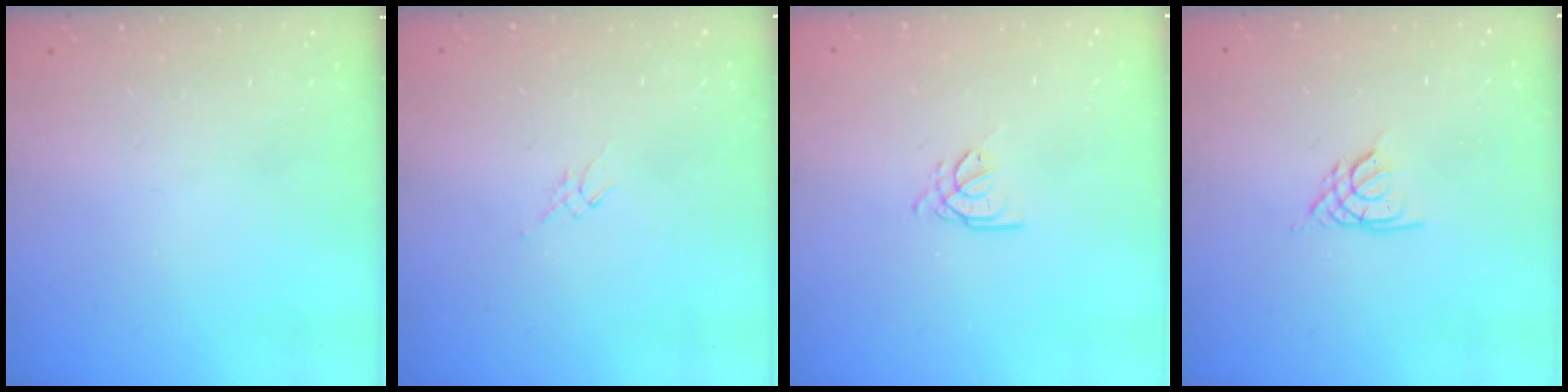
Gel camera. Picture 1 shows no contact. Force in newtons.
{"total": 3.5, "press": 3.4, "slide": 0.8}
{"total": 0.9, "press": 0.8, "slide": 0.2}
{"total": 2.6, "press": 2.6, "slide": 0.6}